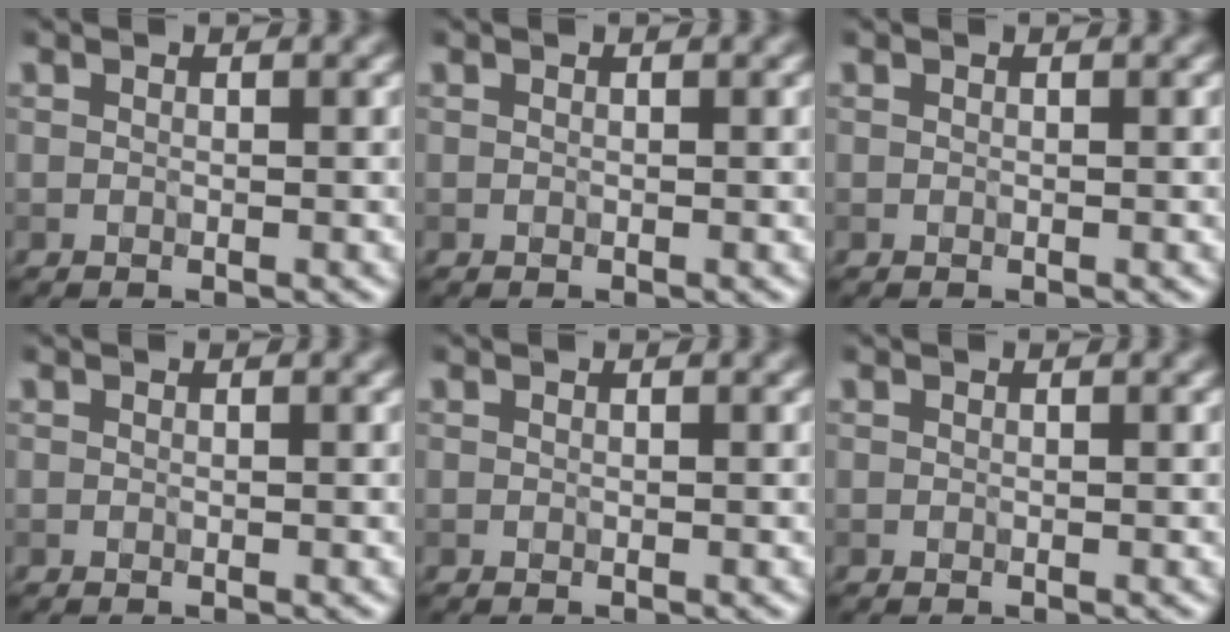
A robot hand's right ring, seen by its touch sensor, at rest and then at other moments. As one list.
[{"total": 0.0}, {"total": 0.0}, {"total": 0.0}, {"total": 0.0}, {"total": 0.0}]